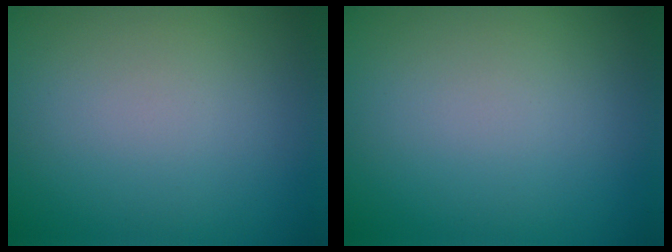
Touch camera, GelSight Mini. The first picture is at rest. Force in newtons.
{"total": 0.0}